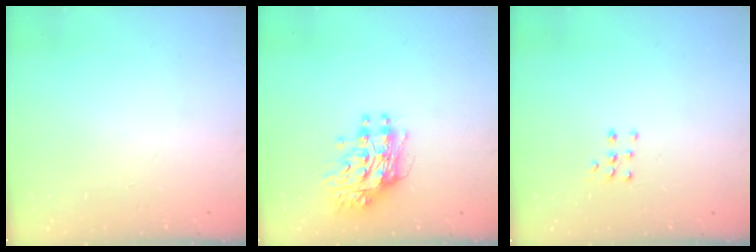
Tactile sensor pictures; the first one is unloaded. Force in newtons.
{"total": 10.4, "press": 10.4, "slide": 0.9}
{"total": 5.5, "press": 5.5, "slide": 0.9}